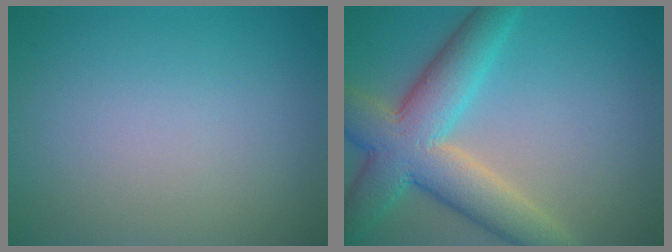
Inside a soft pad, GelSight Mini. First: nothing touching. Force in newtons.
{"total": 8.6, "press": 8.6, "slide": 0.7}